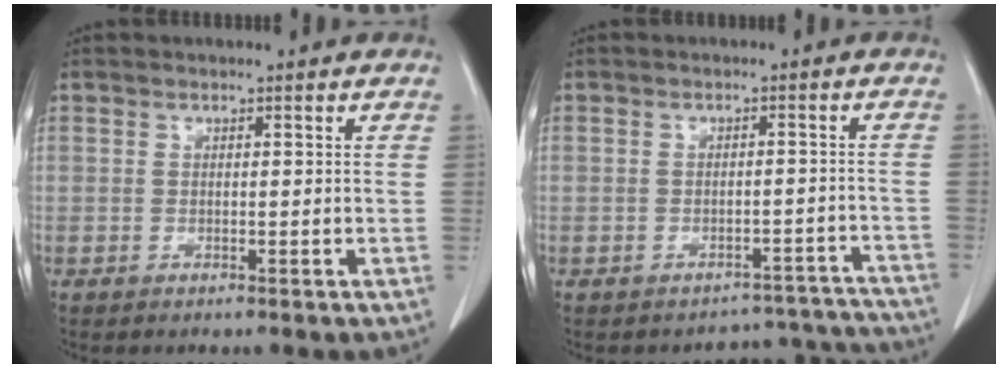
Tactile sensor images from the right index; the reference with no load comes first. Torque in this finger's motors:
{"motor_torque": [-1.50, -0.53, -1.06, -0.21]}